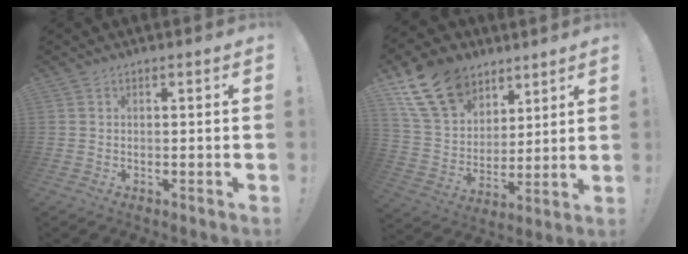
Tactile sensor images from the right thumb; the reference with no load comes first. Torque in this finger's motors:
{"motor_torque": [0.45, 0.58, 0.69, 0.60, 0.06]}